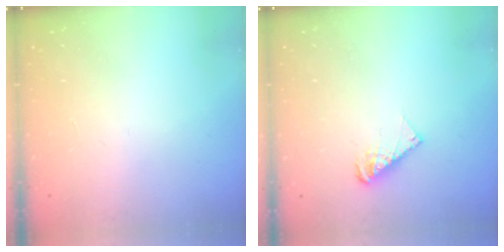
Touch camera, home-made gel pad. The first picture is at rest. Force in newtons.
{"total": 5.6, "press": 5.6, "slide": 0.4}